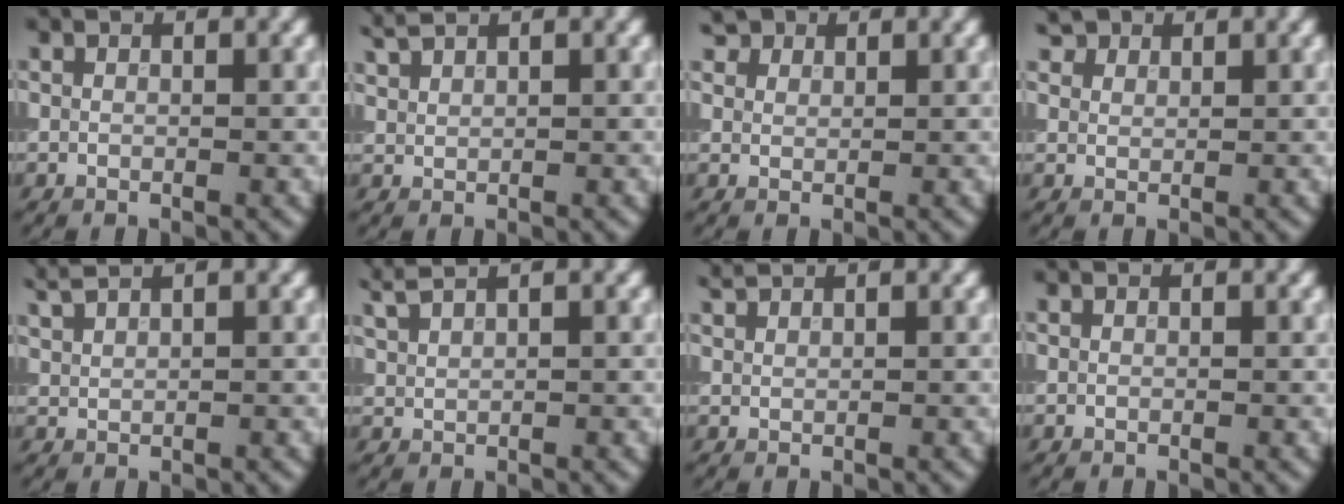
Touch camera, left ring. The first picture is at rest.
{"total": 1.6, "force": [1.5, 0.2, 0.5], "torque": [-0.014, 0.004, 0.038]}
{"total": 2.5, "force": [1.9, 1.4, 0.8], "torque": [-0.023, -0.001, 0.036]}
{"total": 2.5, "force": [1.9, 1.4, 0.8], "torque": [-0.024, -0.002, 0.038]}
{"total": 2.0, "force": [1.8, 0.2, 0.8], "torque": [-0.018, 0.008, 0.044]}
{"total": 2.4, "force": [2.1, 0.4, 1.1], "torque": [-0.022, 0.009, 0.046]}
{"total": 1.1, "force": [1.0, 0.1, 0.2], "torque": [-0.005, 0.002, 0.024]}
{"total": 0.0}